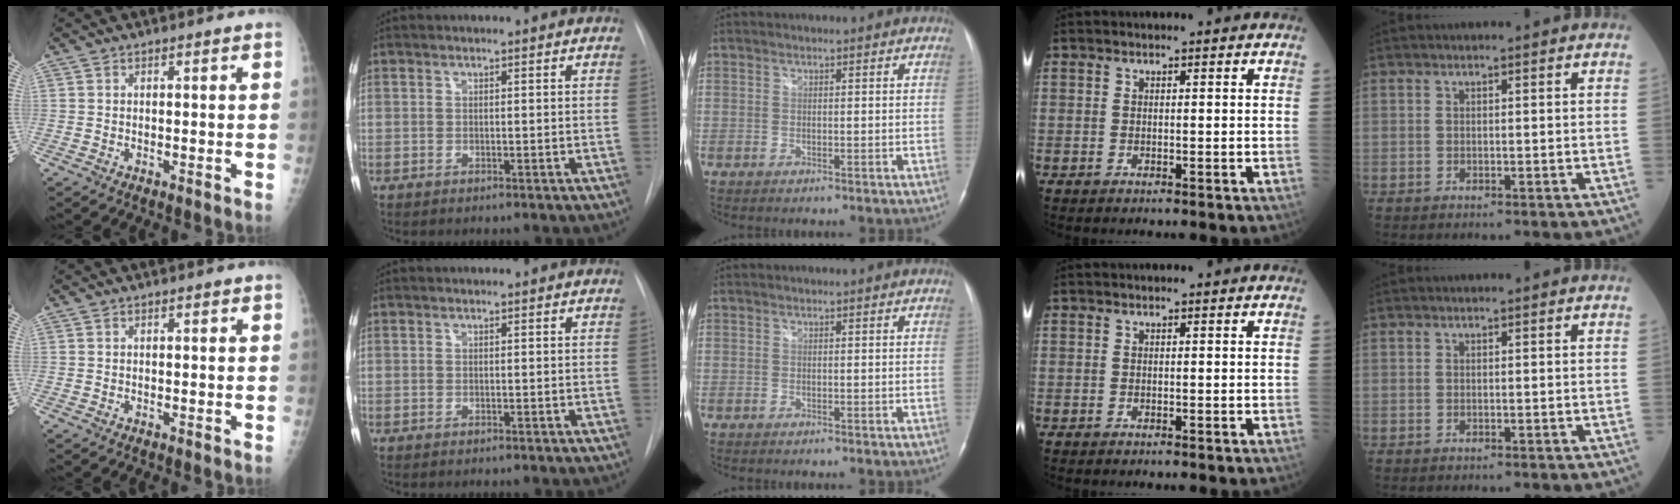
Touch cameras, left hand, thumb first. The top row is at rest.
{}